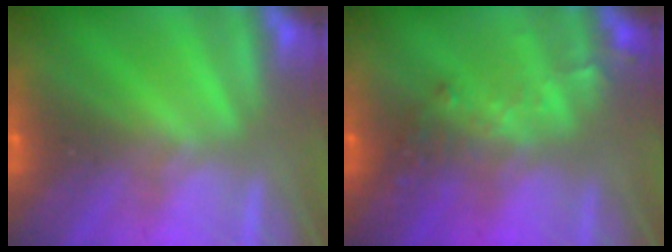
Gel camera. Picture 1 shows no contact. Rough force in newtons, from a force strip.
{"total": 2.8}